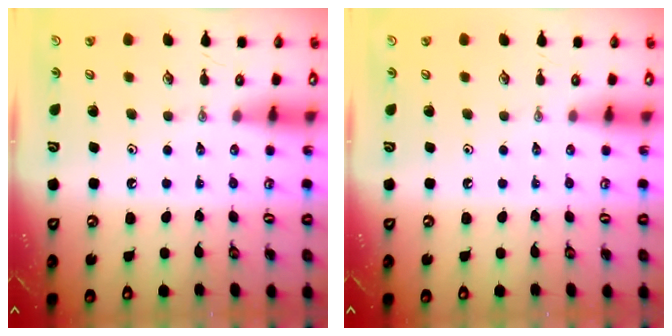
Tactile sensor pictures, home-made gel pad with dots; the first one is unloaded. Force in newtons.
{"total": 0.0}